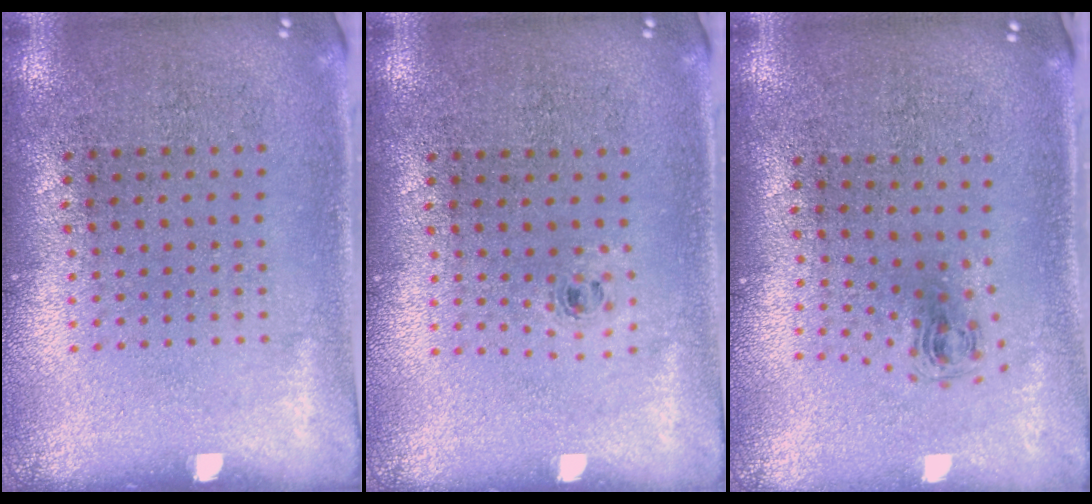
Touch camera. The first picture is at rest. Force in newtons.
{"total": 0.6, "press": 0.3, "slide": 0.5}
{"total": 0.7, "press": 0.4, "slide": 0.6}